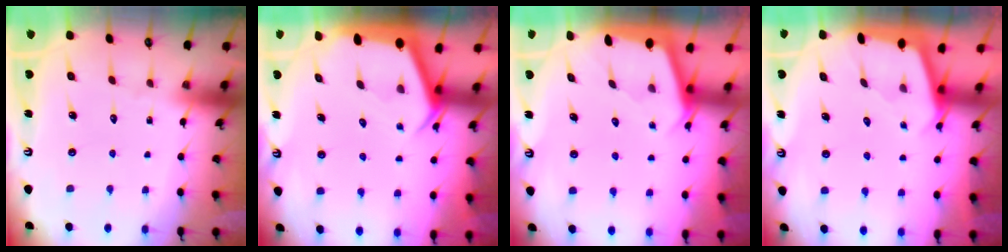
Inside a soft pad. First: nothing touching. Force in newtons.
{"total": 3.2, "press": 3.2, "slide": 0.3}
{"total": 2.1, "press": 2.1, "slide": 0.2}
{"total": 1.9, "press": 1.9, "slide": 0.1}